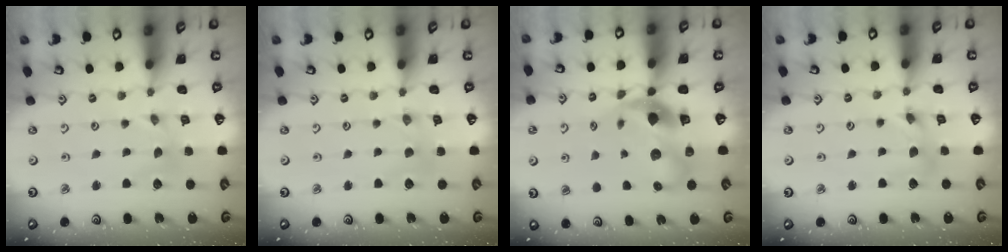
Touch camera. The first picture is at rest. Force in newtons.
{"total": 1.2, "press": 1.2, "slide": 0.3}
{"total": 12.5, "press": 12.4, "slide": 1.9}
{"total": 2.7, "press": 2.7, "slide": 0.2}